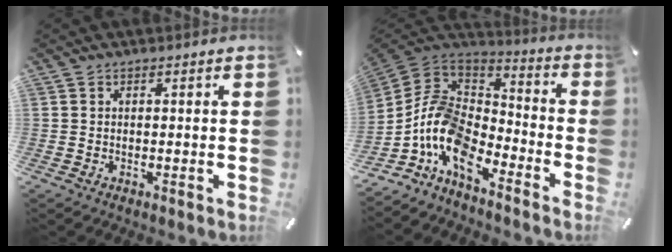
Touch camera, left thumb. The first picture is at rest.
{"total": 13.3, "force": [-8.6, 7.7, 6.7], "torque": [-0.164, 0.021, -0.168]}